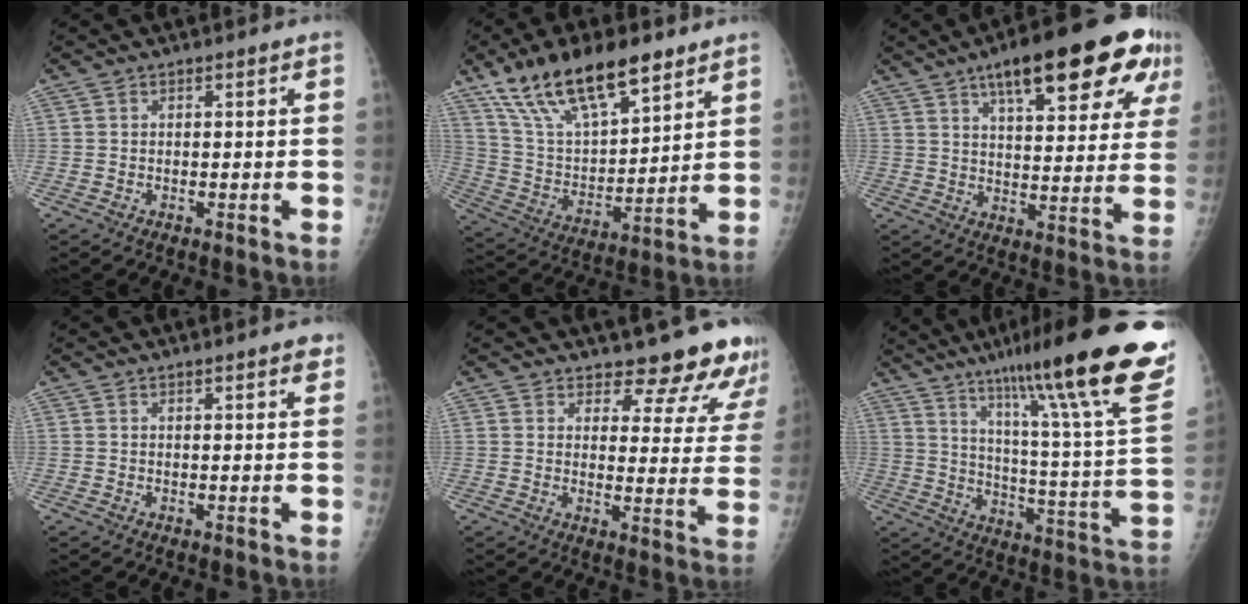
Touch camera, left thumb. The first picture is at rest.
{"total": 20.2, "force": [13.4, 7.8, 12.9], "torque": [-0.200, -0.045, 0.254]}
{"total": 22.1, "force": [11.9, 6.7, 17.4], "torque": [-0.221, -0.012, 0.167]}
{"total": 2.5, "force": [1.8, 0.5, 1.7], "torque": [-0.016, -0.007, 0.021]}
{"total": 14.6, "force": [13.6, 4.6, 3.1], "torque": [0.020, -0.111, 0.144]}
{"total": 30.4, "force": [19.2, 3.0, 23.3], "torque": [-0.305, -0.065, 0.284]}